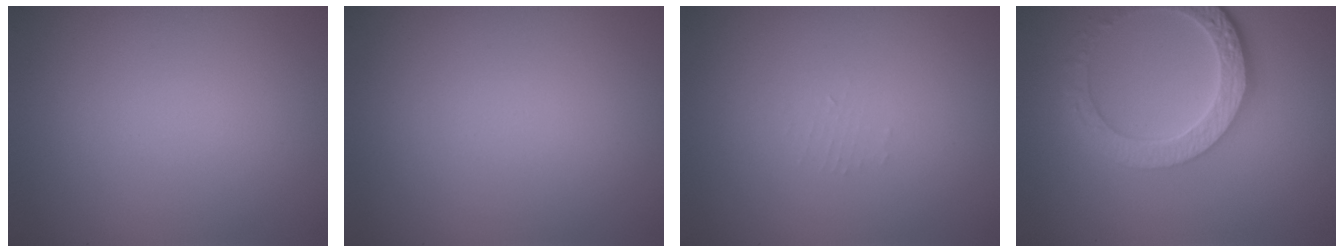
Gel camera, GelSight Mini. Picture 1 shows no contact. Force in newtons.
{"total": 0.0}
{"total": 0.7, "press": 0.7, "slide": 0.1}
{"total": 6.0, "press": 4.5, "slide": 4.0}